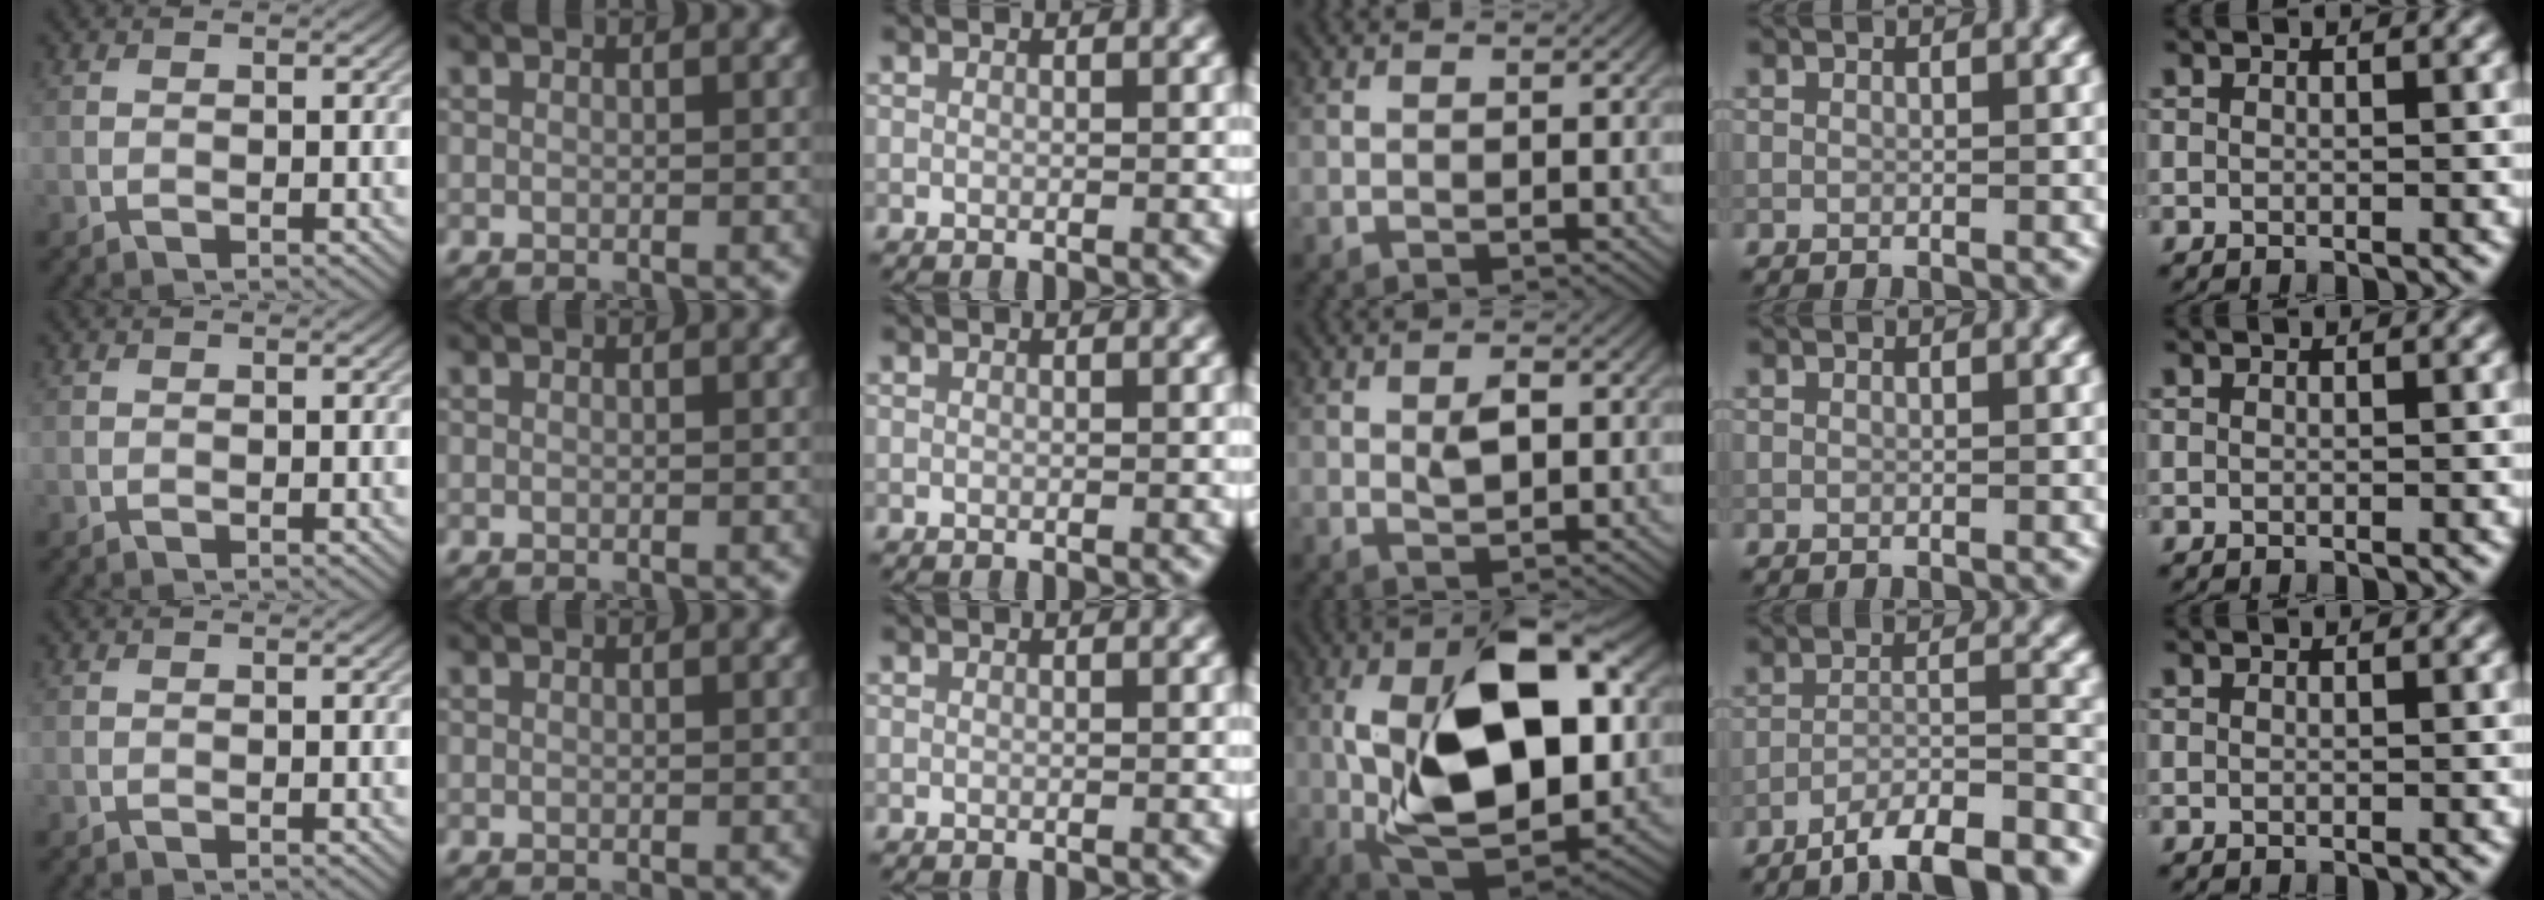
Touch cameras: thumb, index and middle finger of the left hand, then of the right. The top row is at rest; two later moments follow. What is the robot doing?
{"motion": "lift_and_place", "object": "calculator"}